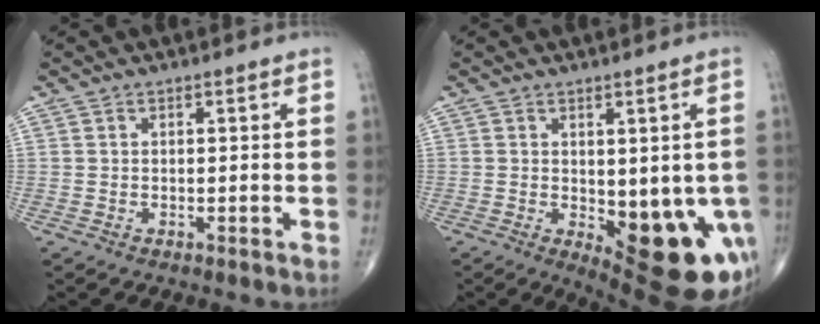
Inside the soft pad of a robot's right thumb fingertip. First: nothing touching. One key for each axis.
{"total": 15.0, "fx": -4.2, "fy": 6.3, "fz": 13.0, "tx": -0.120, "ty": -0.008, "tz": -0.031}